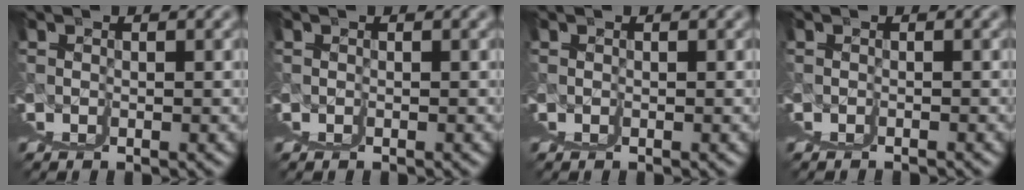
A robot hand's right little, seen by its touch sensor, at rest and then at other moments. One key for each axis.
{"total": 0.0}
{"total": 0.0}
{"total": 1.4, "fx": -0.4, "fy": -1.1, "fz": -0.8, "tx": 0.012, "ty": 0.007, "tz": -0.008}